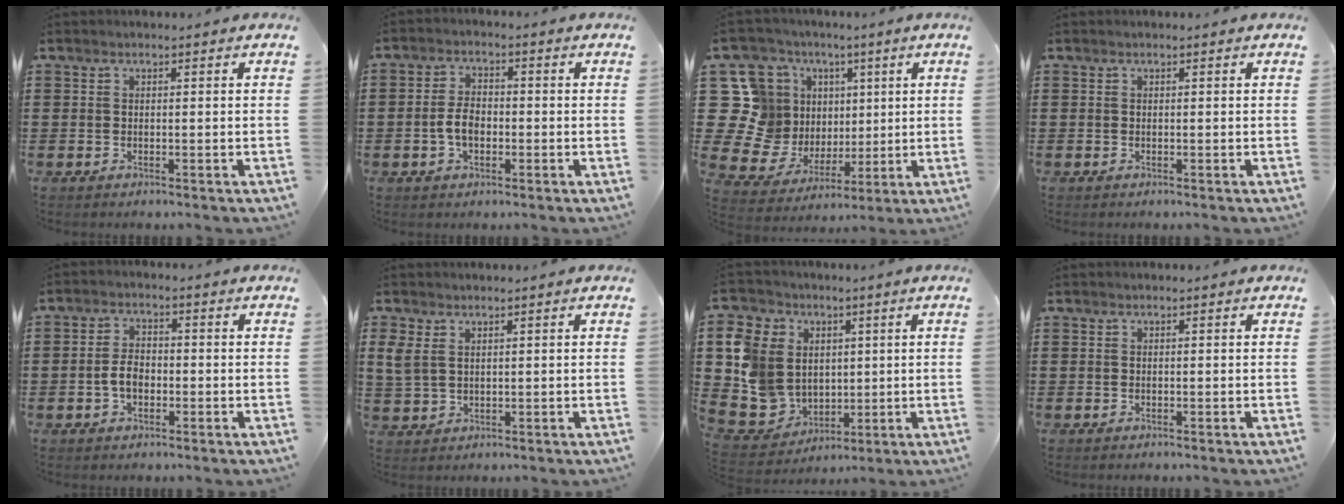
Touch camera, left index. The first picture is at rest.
{"total": 4.2, "force": [-0.9, 2.3, 3.4], "torque": [-0.084, -0.001, -0.023]}
{"total": 14.9, "force": [2.9, 14.0, 4.2], "torque": [-0.150, -0.036, 0.078]}
{"total": 0.0}
{"total": 3.7, "force": [-0.8, 2.1, 2.9], "torque": [-0.068, 0.001, -0.020]}
{"total": 2.6, "force": [1.5, 1.5, 1.6], "torque": [-0.046, 0.002, 0.025]}
{"total": 10.3, "force": [2.1, 9.5, 3.3], "torque": [-0.132, 0.003, 0.047]}
{"total": 0.0}